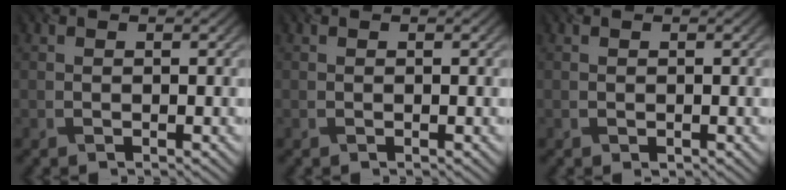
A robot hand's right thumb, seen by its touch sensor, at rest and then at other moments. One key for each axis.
{"total": 0.0}
{"total": 0.0}